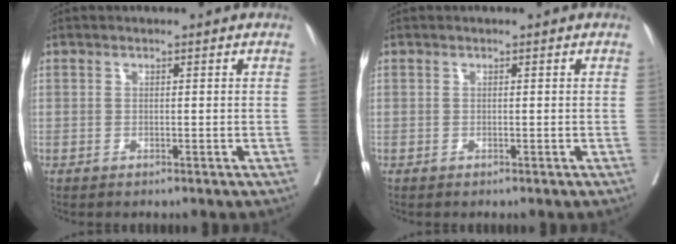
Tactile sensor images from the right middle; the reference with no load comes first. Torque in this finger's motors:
{"motor_torque": [0.11, -0.36, 0.05, 0.00]}